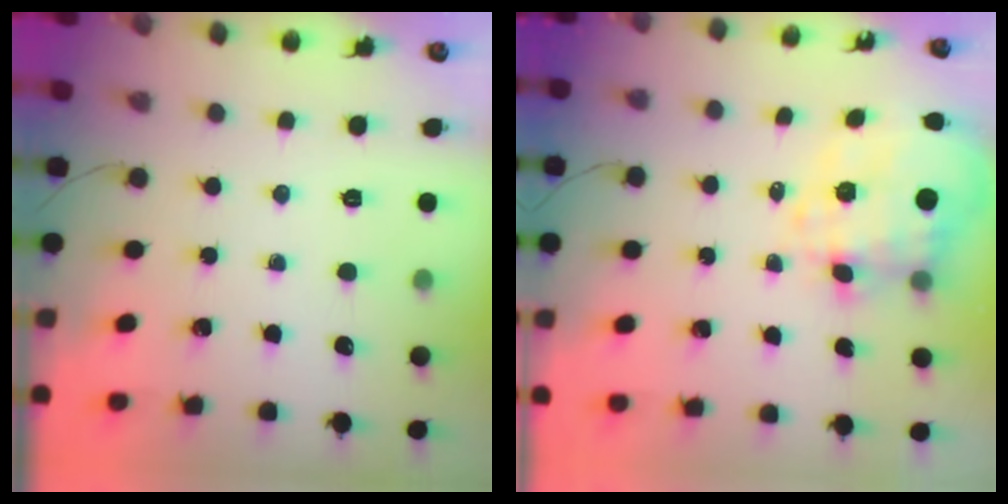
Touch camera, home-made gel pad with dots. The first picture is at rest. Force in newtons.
{"total": 6.1, "press": 5.6, "slide": 2.4}